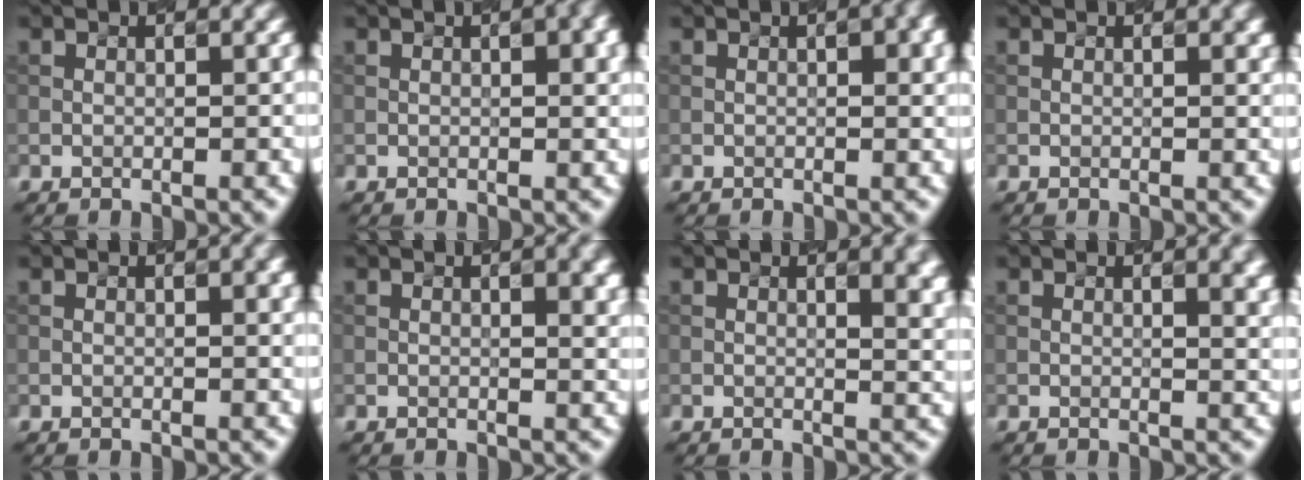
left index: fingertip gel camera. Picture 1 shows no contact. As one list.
[{"total": 3.2, "force": [0.8, 1.1, 2.9], "torque": [-0.028, 0.011, 0.011]}, {"total": 2.7, "force": [0.7, 0.8, 2.5], "torque": [-0.027, 0.007, 0.012]}, {"total": 1.1, "force": [0.4, 0.4, 0.9], "torque": [-0.008, 0.002, 0.005]}, {"total": 1.4, "force": [0.3, 0.4, 1.3], "torque": [-0.010, 0.004, 0.005]}, {"total": 4.1, "force": [1.1, 1.8, 3.5], "torque": [-0.022, 0.013, 0.015]}, {"total": 6.0, "force": [2.3, 2.9, 4.8], "torque": [-0.022, 0.017, 0.026]}, {"total": 4.6, "force": [1.7, 2.2, 3.7], "torque": [-0.019, 0.017, 0.018]}]